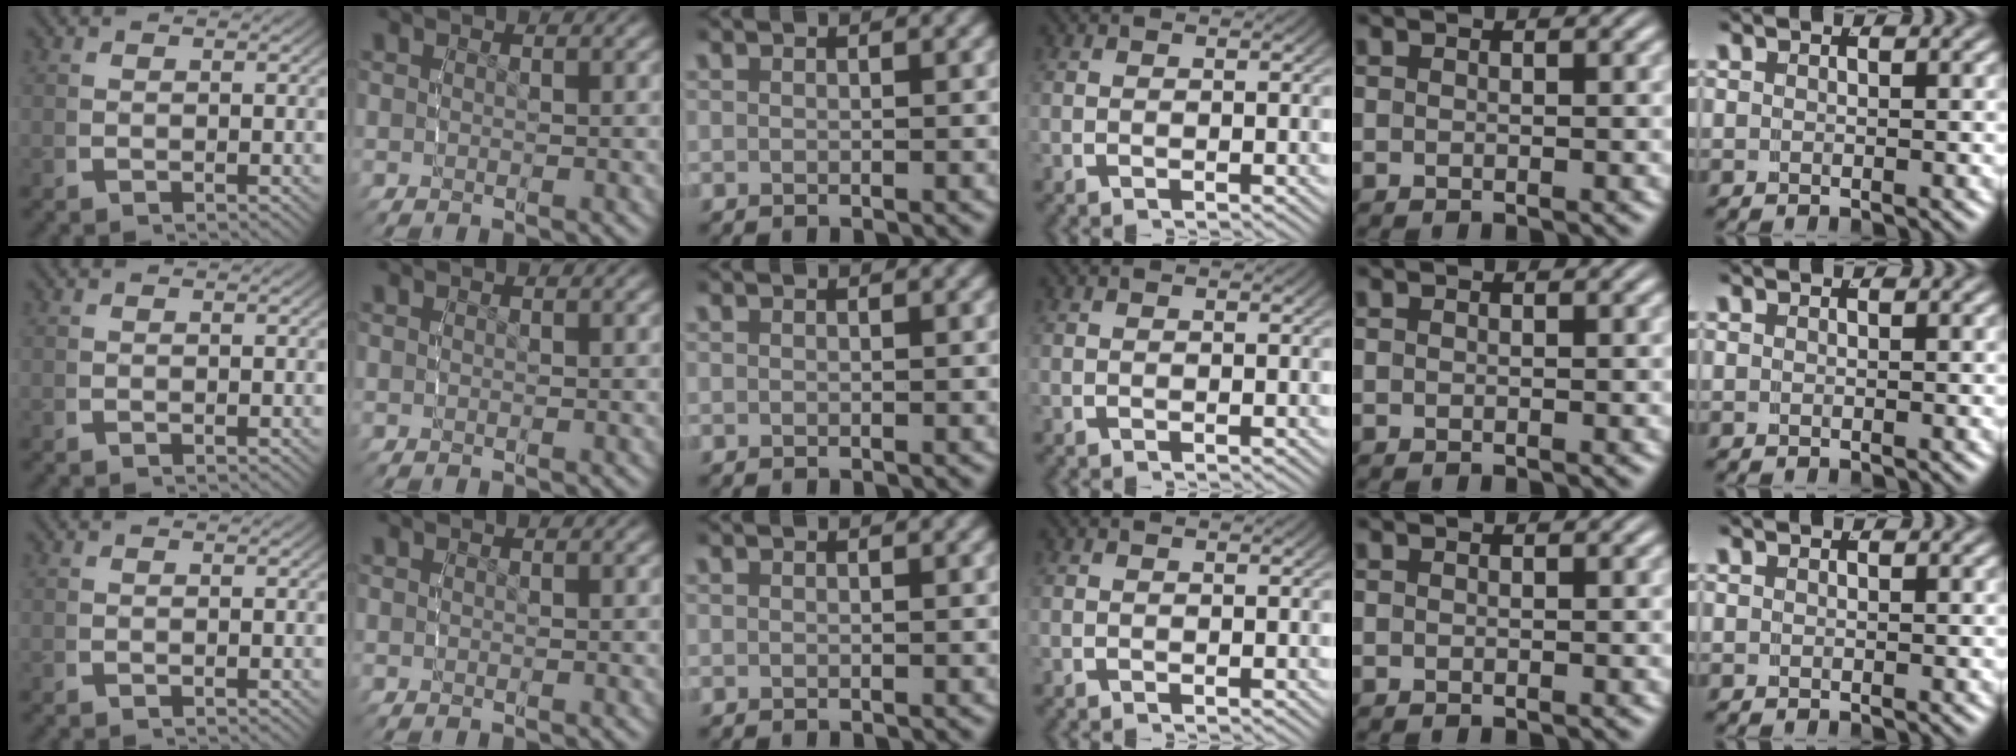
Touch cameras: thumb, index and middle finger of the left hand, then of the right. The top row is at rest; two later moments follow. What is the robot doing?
{"motion": "reach", "object": "jacket"}